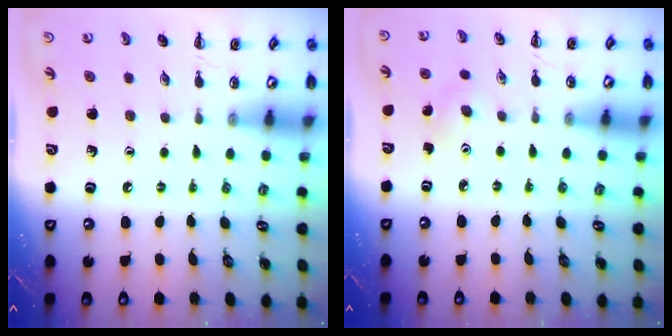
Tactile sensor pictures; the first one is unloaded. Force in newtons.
{"total": 3.0, "press": 2.8, "slide": 0.8}